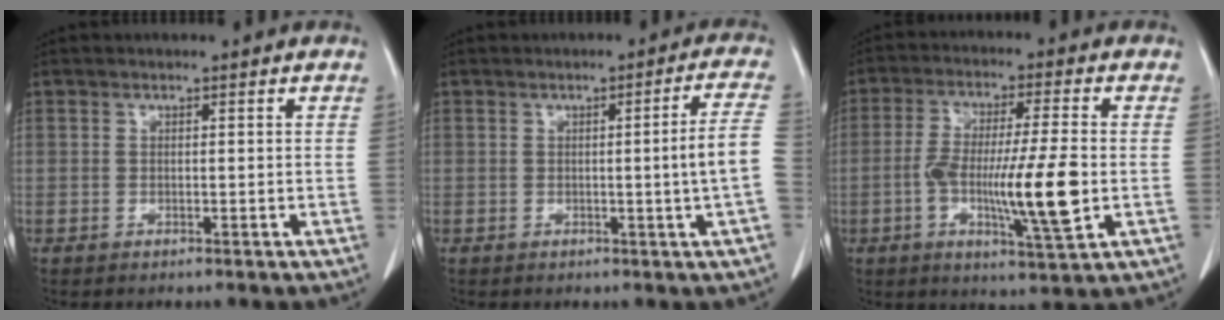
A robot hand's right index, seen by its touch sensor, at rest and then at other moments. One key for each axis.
{"total": 6.0, "fx": -0.9, "fy": -1.3, "fz": 5.8, "tx": -0.073, "ty": -0.002, "tz": -0.014}
{"total": 12.6, "fx": -2.4, "fy": 0.8, "fz": 12.4, "tx": -0.220, "ty": -0.010, "tz": -0.043}